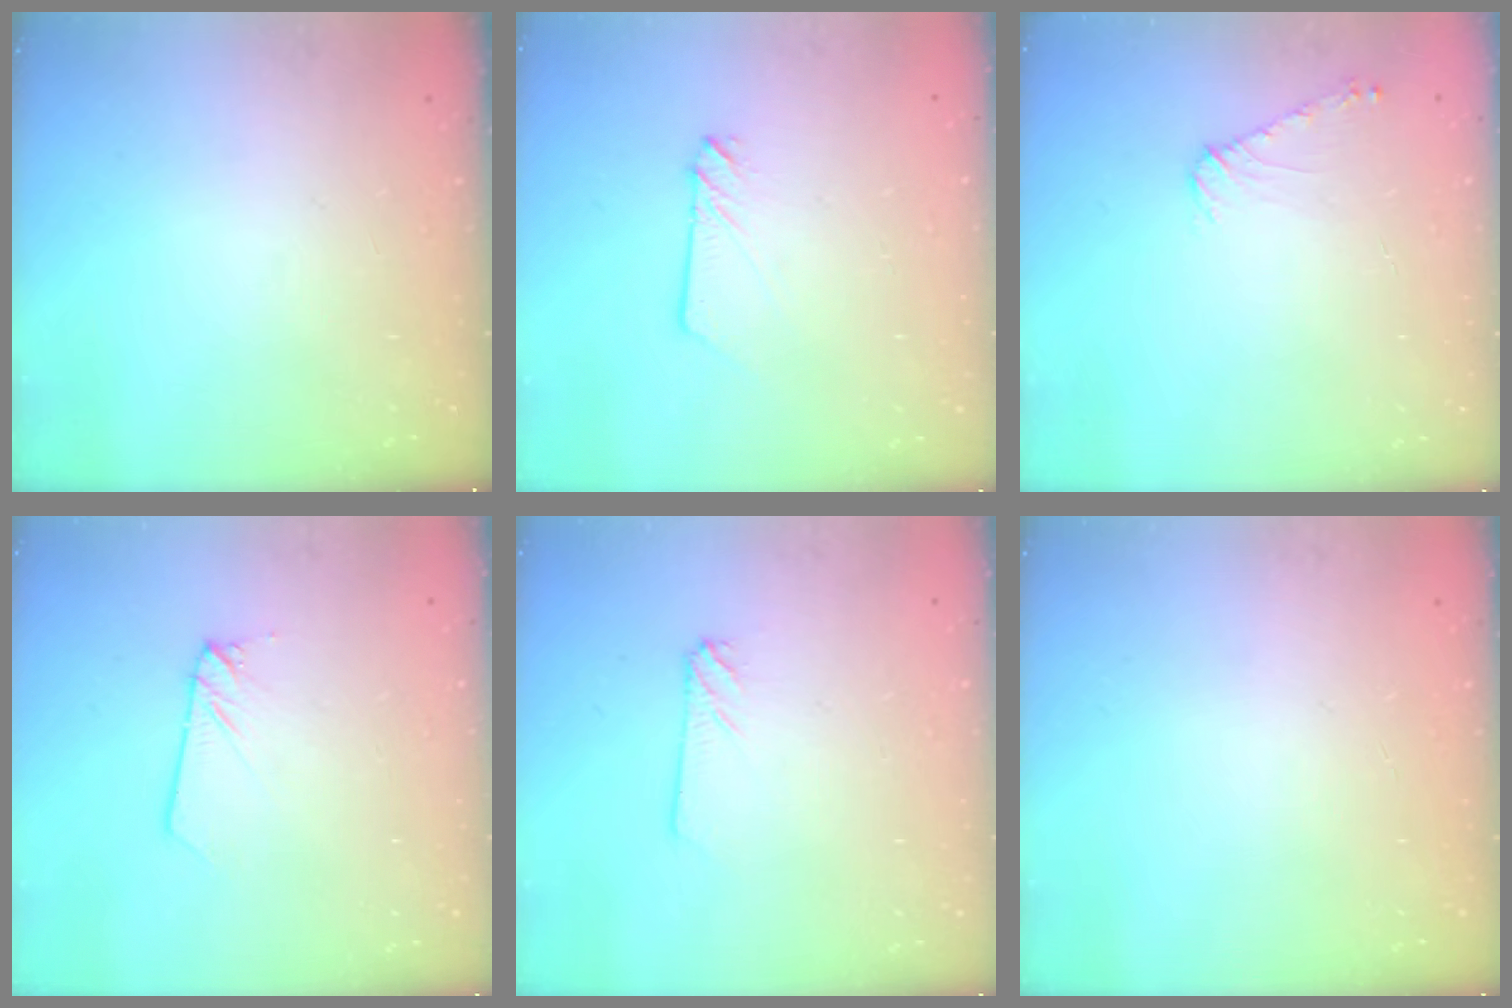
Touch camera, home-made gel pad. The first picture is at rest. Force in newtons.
{"total": 2.3, "press": 2.3, "slide": 0.2}
{"total": 5.8, "press": 5.8, "slide": 0.7}
{"total": 2.4, "press": 2.4, "slide": 0.1}
{"total": 2.4, "press": 2.4, "slide": 0.2}
{"total": 0.0}